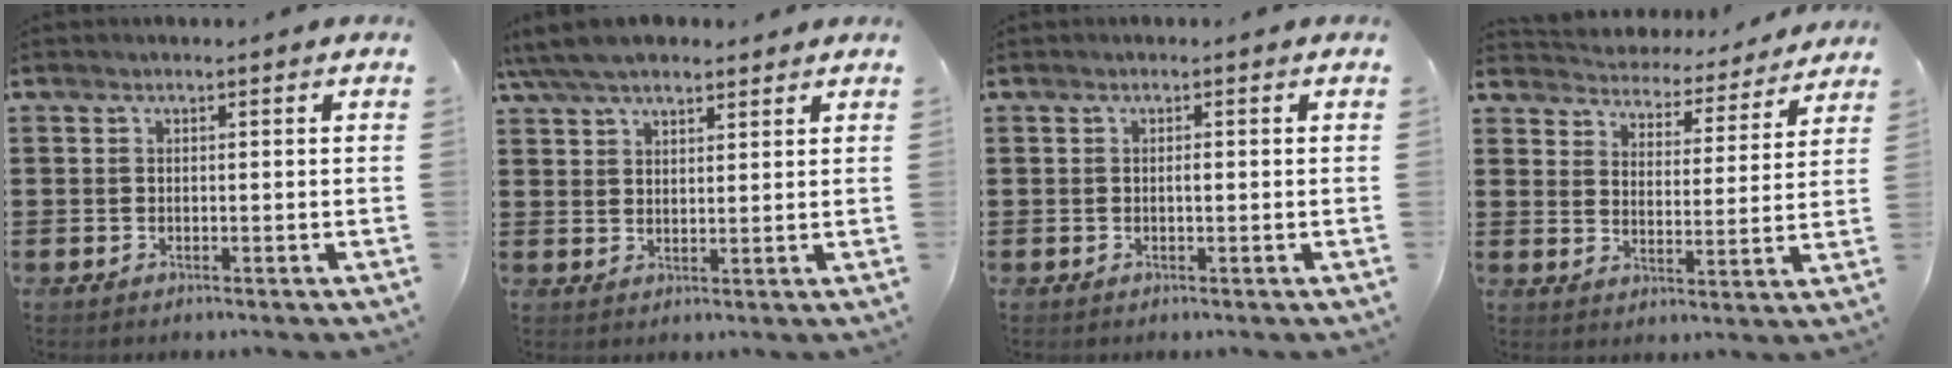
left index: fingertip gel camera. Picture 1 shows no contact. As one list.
[{"total": 6.2, "force": [5.2, 1.9, 2.8], "torque": [-0.070, -0.002, 0.097]}, {"total": 0.7, "force": [-0.1, 0.2, 0.7], "torque": [-0.015, -0.004, 0.000]}, {"total": 4.1, "force": [4.1, 0.3, -0.2], "torque": [-0.023, -0.035, 0.064]}]